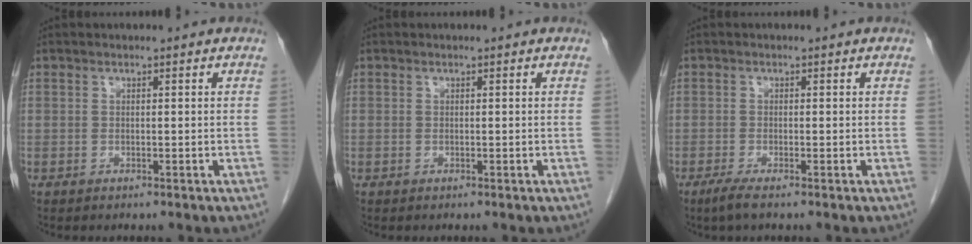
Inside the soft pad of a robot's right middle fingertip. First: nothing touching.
{"total": 0.0}
{"total": 2.0, "force": [-1.4, -0.1, 1.4], "torque": [-0.039, -0.008, -0.031]}